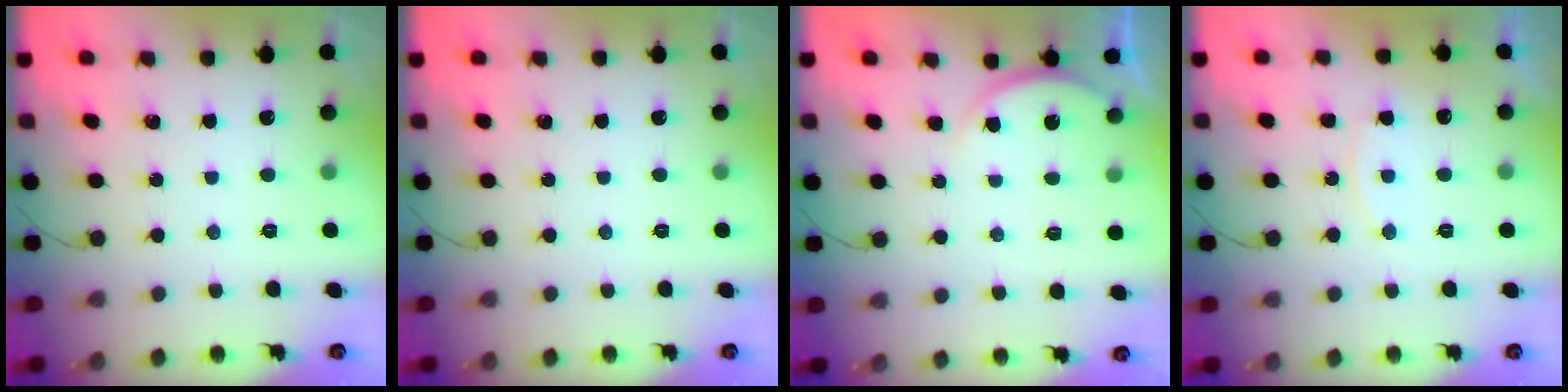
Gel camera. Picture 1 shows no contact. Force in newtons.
{"total": 0.0}
{"total": 4.3, "press": 4.2, "slide": 0.6}
{"total": 7.5, "press": 7.4, "slide": 0.7}